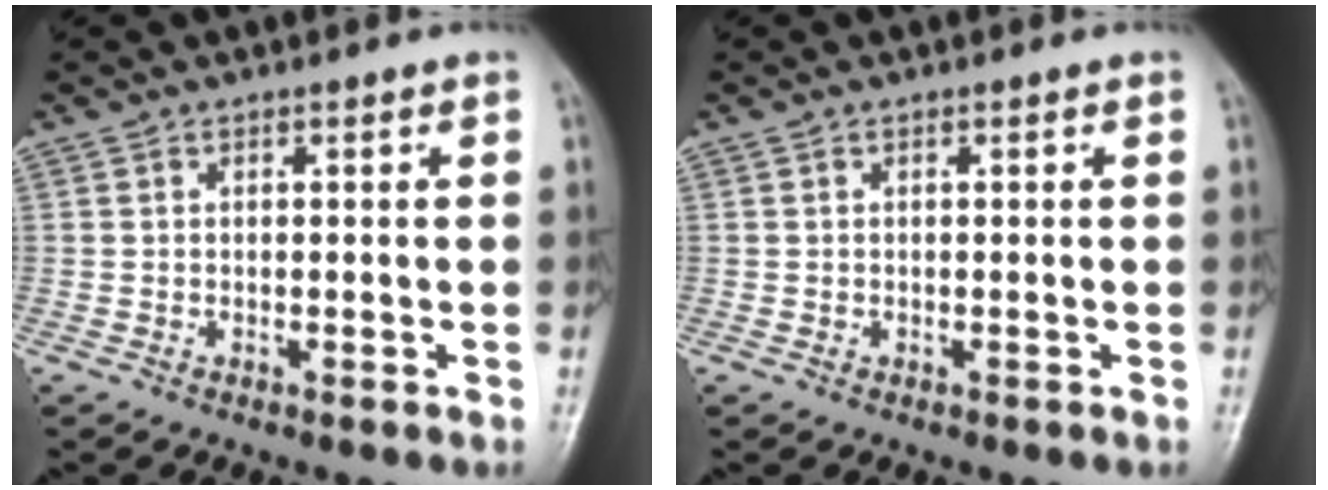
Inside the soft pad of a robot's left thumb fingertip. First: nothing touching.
{"total": 0.0}